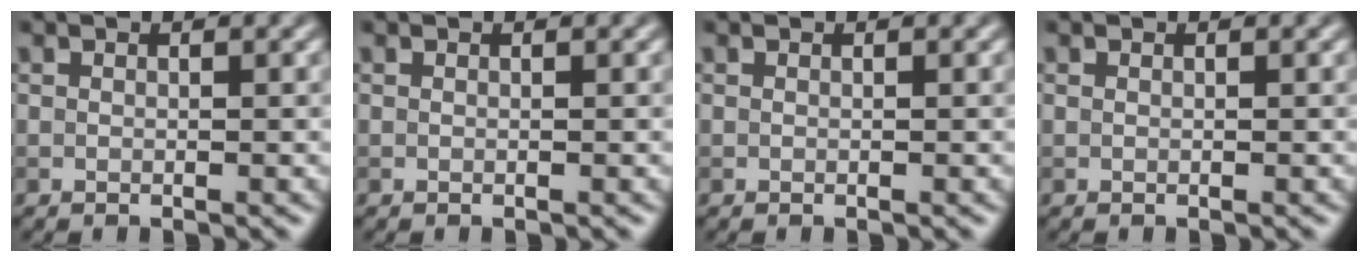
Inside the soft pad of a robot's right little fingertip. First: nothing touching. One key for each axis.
{"total": 0.0}
{"total": 0.0}
{"total": 0.0}